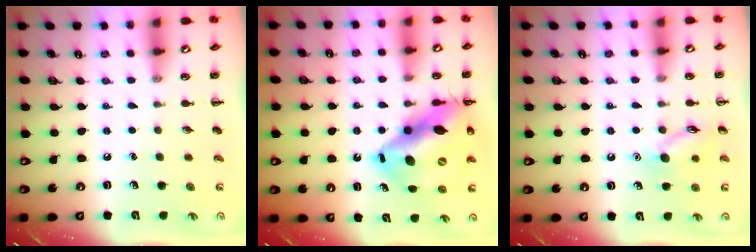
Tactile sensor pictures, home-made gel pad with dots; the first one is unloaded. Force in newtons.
{"total": 19.4, "press": 18.7, "slide": 5.1}
{"total": 10.3, "press": 10.3, "slide": 0.6}